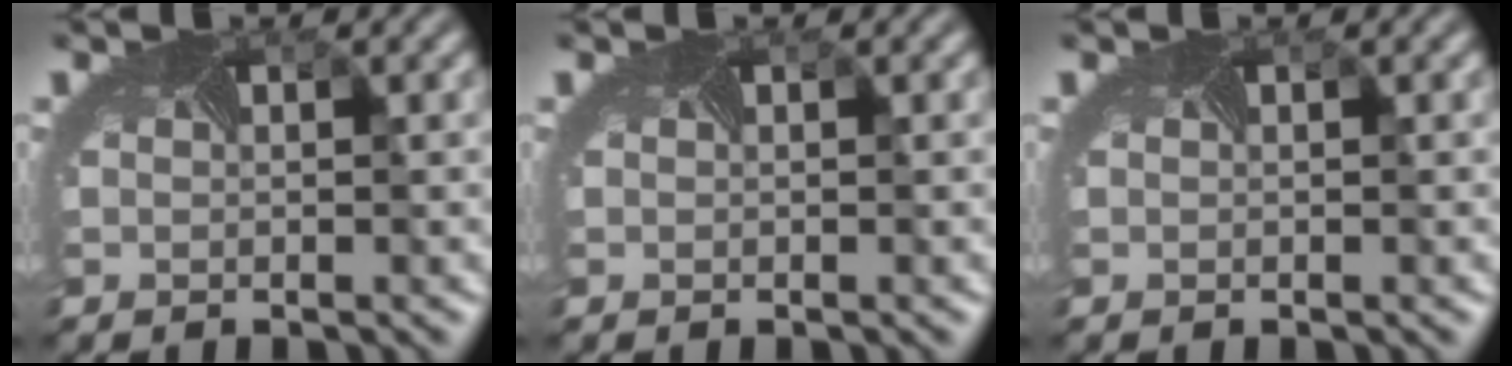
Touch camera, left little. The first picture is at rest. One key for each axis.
{"total": 0.0}
{"total": 0.0}